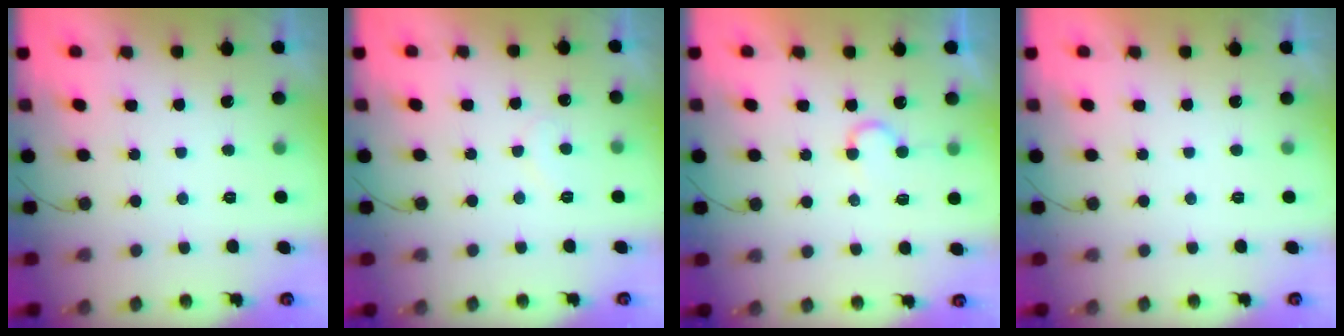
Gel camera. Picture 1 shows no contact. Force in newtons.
{"total": 6.1, "press": 6.1, "slide": 0.5}
{"total": 5.6, "press": 5.6, "slide": 0.4}
{"total": 1.7, "press": 1.6, "slide": 0.0}